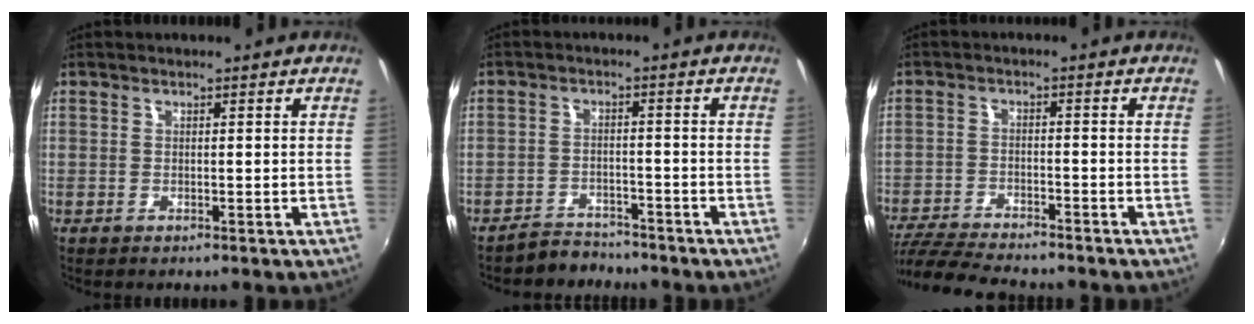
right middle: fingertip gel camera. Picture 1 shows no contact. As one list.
[{"total": 4.5, "force": [-4.2, 1.5, -0.1], "torque": [-0.015, 0.009, -0.070]}, {"total": 11.8, "force": [-10.6, 2.0, 4.7], "torque": [-0.122, -0.023, -0.187]}]